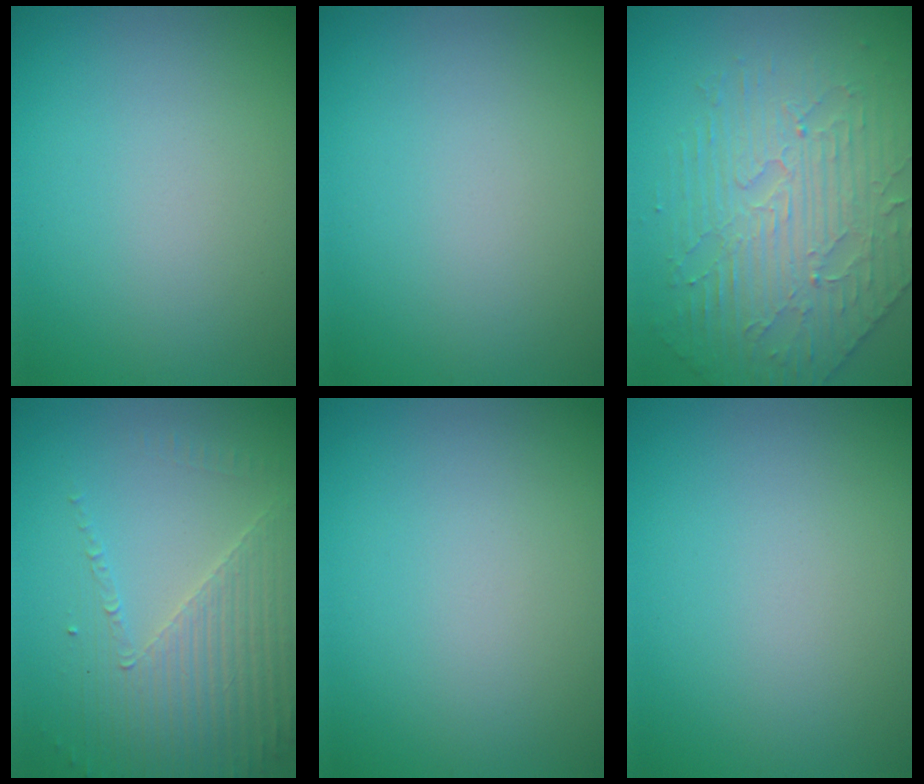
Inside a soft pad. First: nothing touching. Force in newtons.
{"total": 0.0}
{"total": 4.4, "press": 4.3, "slide": 0.8}
{"total": 3.6, "press": 3.3, "slide": 1.4}
{"total": 0.0}
{"total": 0.0}